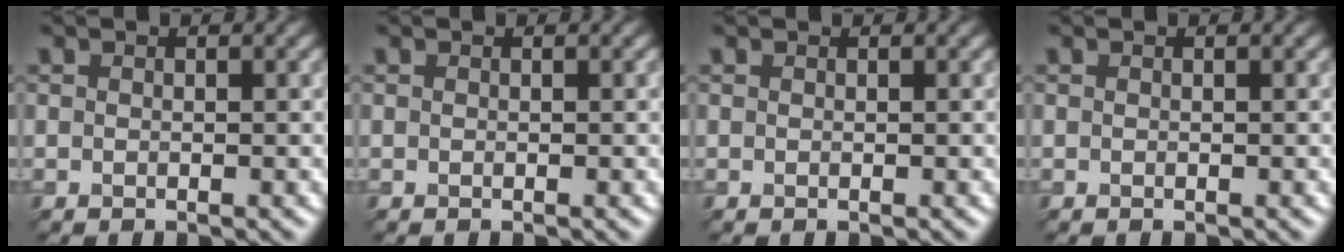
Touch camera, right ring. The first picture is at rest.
{"total": 0.0}
{"total": 0.0}
{"total": 0.0}